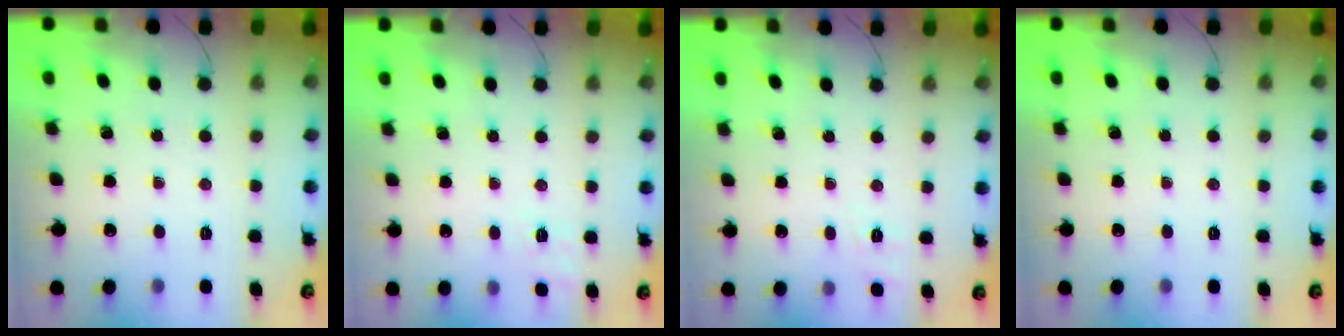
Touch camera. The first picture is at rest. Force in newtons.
{"total": 7.7, "press": 7.4, "slide": 2.2}
{"total": 1.9, "press": 0.3, "slide": 1.9}
{"total": 0.0}